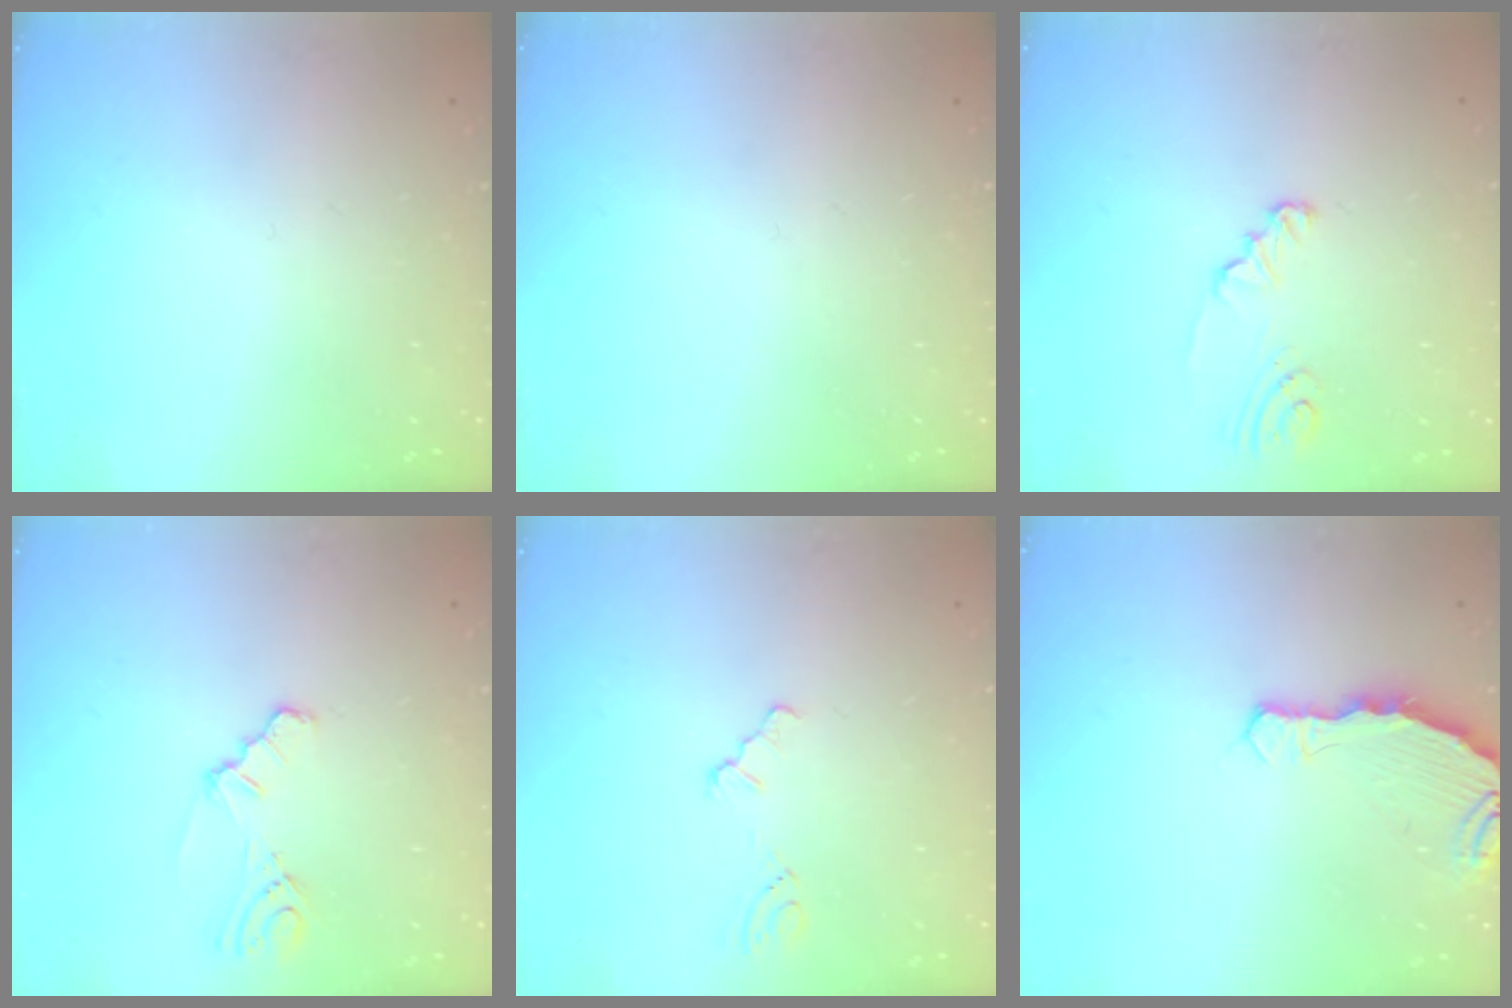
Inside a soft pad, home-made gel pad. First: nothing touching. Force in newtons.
{"total": 0.0}
{"total": 2.5, "press": 2.5, "slide": 0.3}
{"total": 1.7, "press": 1.6, "slide": 0.5}
{"total": 1.2, "press": 1.1, "slide": 0.3}
{"total": 7.8, "press": 6.6, "slide": 4.2}